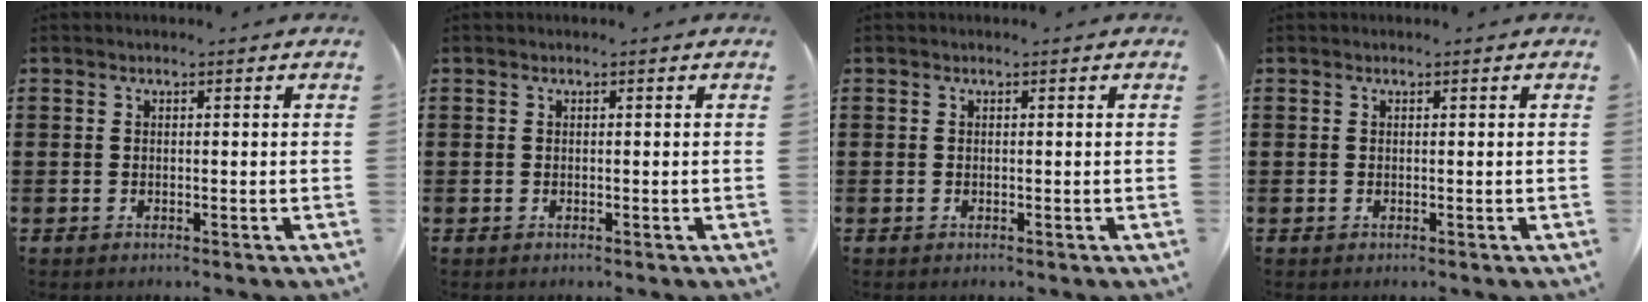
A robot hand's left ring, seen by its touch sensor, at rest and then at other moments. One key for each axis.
{"total": 0.0}
{"total": 0.0}
{"total": 0.0}